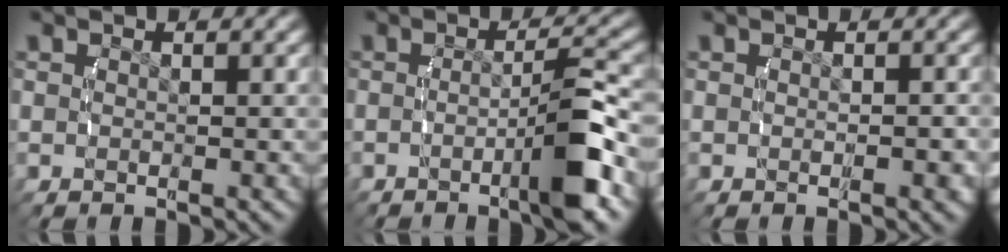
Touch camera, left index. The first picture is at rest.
{"total": 4.8, "force": [-1.8, 0.3, 4.5], "torque": [-0.064, 0.006, -0.033]}
{"total": 0.7, "force": [-0.5, 0.1, 0.5], "torque": [-0.009, -0.006, -0.005]}